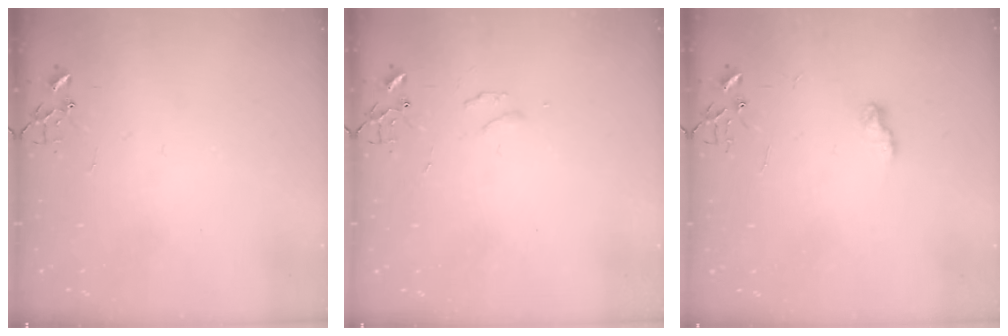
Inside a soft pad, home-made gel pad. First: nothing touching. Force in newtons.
{"total": 4.6, "press": 4.6, "slide": 0.5}
{"total": 6.2, "press": 6.1, "slide": 0.8}